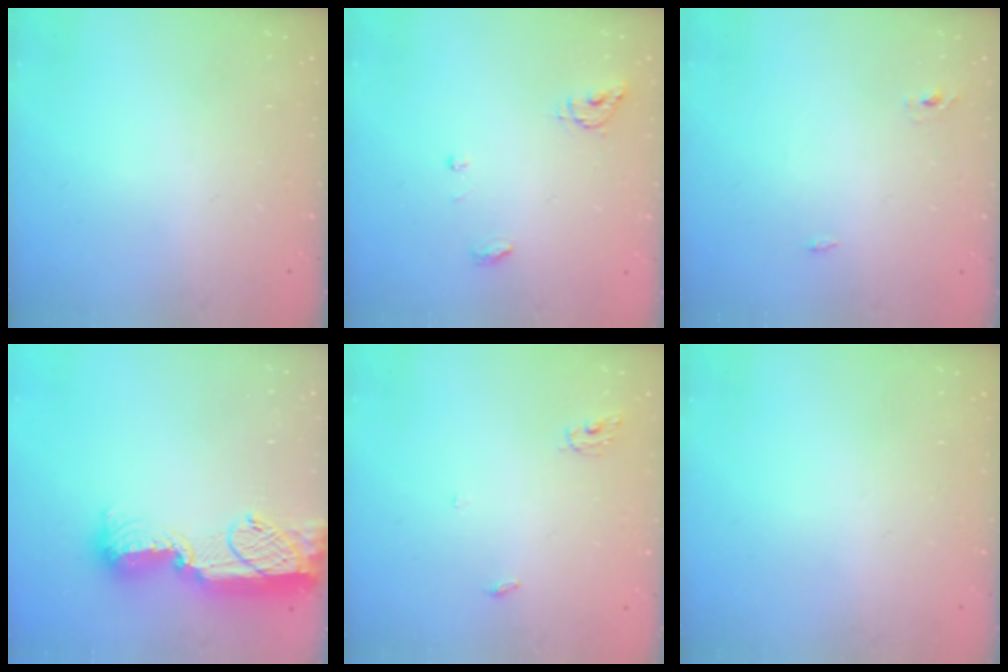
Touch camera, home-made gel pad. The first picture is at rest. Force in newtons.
{"total": 5.3, "press": 5.3, "slide": 0.4}
{"total": 2.3, "press": 2.1, "slide": 1.0}
{"total": 17.4, "press": 16.6, "slide": 5.5}
{"total": 4.0, "press": 4.0, "slide": 0.3}
{"total": 0.0}